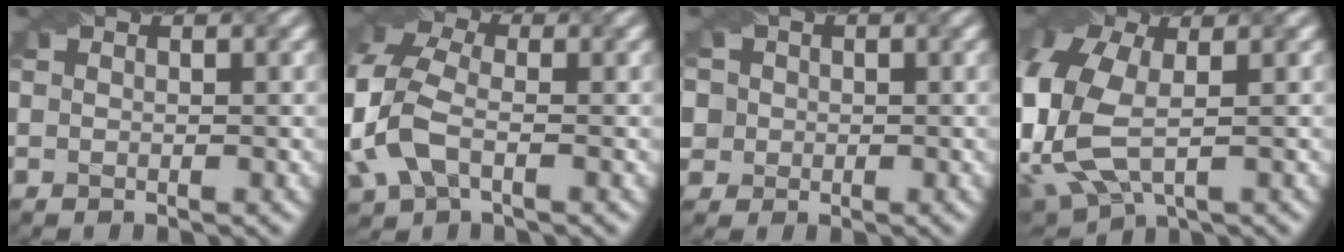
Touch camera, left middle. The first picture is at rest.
{"total": 8.4, "force": [-0.9, 5.5, 6.2], "torque": [-0.171, 0.009, -0.030]}
{"total": 5.1, "force": [1.9, 4.4, 1.9], "torque": [-0.044, 0.027, 0.014]}
{"total": 9.4, "force": [-0.6, 5.9, 7.2], "torque": [-0.203, -0.014, 0.000]}